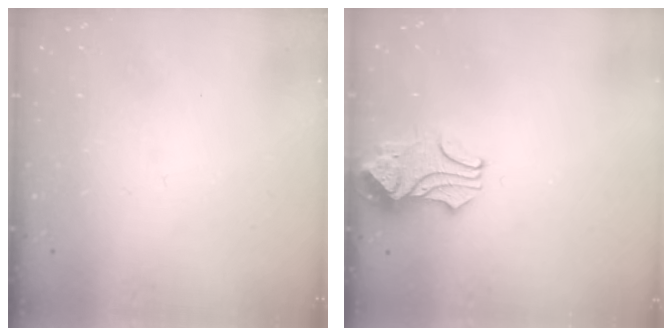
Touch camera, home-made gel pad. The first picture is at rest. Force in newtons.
{"total": 2.1, "press": 2.0, "slide": 0.7}